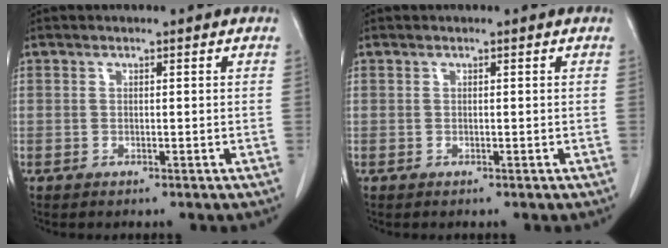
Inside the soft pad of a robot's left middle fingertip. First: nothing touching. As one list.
[{"total": 0.0}]